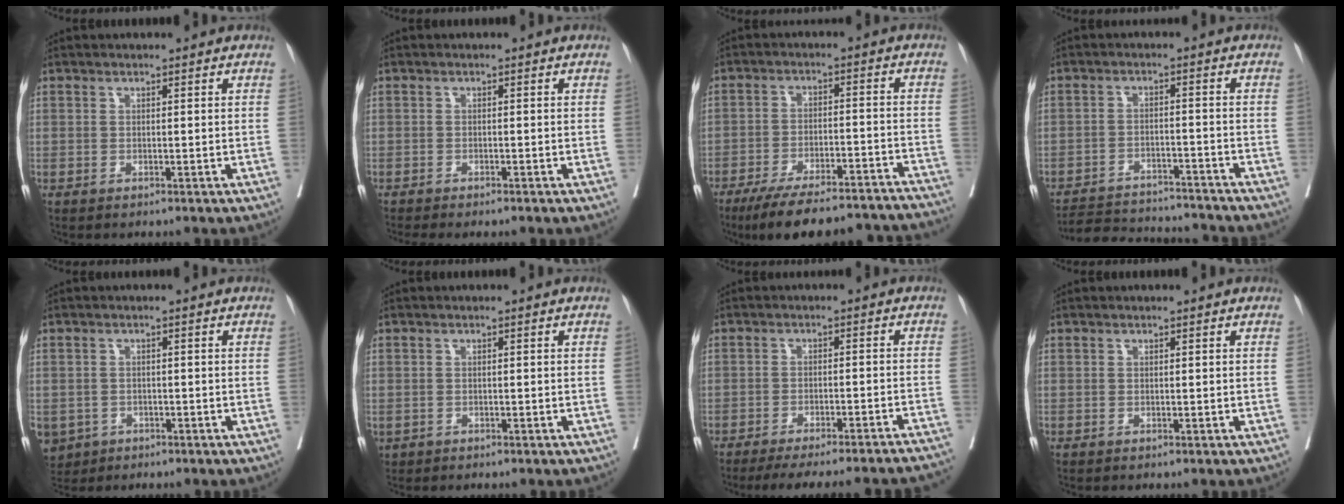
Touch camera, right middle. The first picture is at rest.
{"total": 3.6, "force": [-3.0, 0.5, 2.0], "torque": [-0.021, -0.006, -0.039]}
{"total": 21.9, "force": [-19.7, 3.3, 8.9], "torque": [-0.107, -0.009, -0.267]}
{"total": 13.2, "force": [-12.9, 1.3, 2.8], "torque": [-0.046, 0.008, -0.184]}
{"total": 6.7, "force": [-3.4, 5.5, 1.9], "torque": [-0.052, -0.002, -0.049]}
{"total": 0.8, "force": [-0.4, 0.6, 0.3], "torque": [-0.009, 0.002, 0.000]}
{"total": 21.4, "force": [-20.0, 0.9, 7.7], "torque": [-0.078, -0.018, -0.247]}
{"total": 0.0}